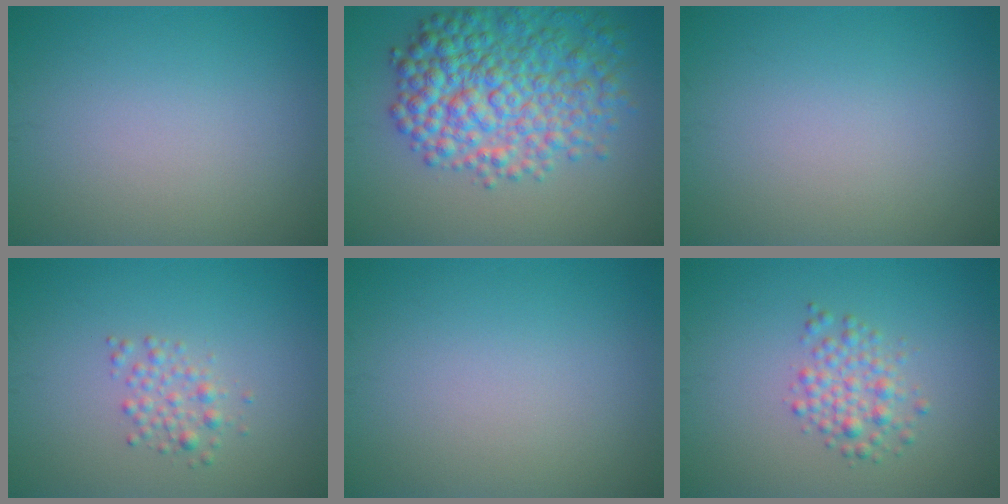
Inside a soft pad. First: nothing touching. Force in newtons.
{"total": 8.5, "press": 8.5, "slide": 0.2}
{"total": 0.0}
{"total": 1.7, "press": 1.7, "slide": 0.0}
{"total": 0.0}
{"total": 2.6, "press": 2.5, "slide": 0.0}